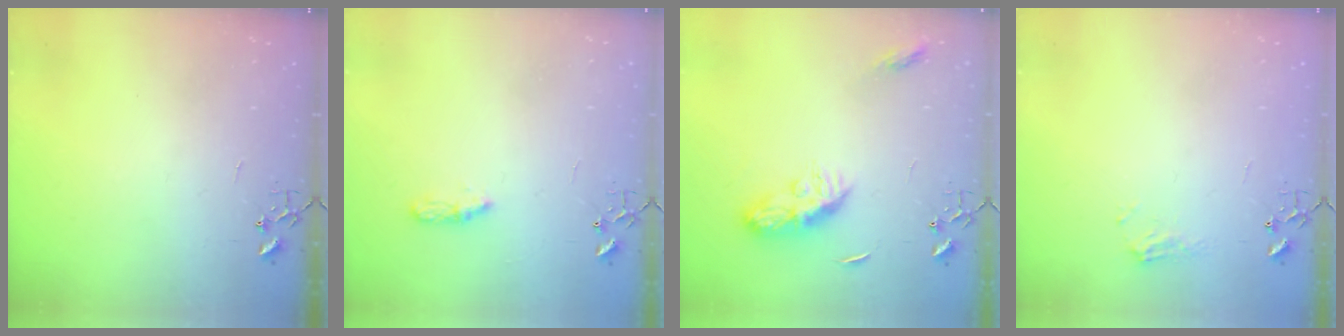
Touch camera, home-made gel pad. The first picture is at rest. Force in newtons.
{"total": 4.9, "press": 4.8, "slide": 0.6}
{"total": 9.7, "press": 9.7, "slide": 0.1}
{"total": 7.2, "press": 7.2, "slide": 0.8}